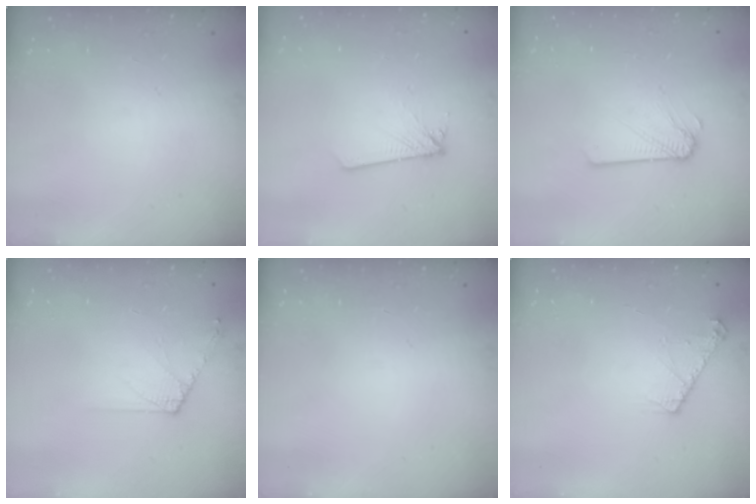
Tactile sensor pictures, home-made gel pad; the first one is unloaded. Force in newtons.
{"total": 1.8, "press": 1.8, "slide": 0.1}
{"total": 2.1, "press": 2.1, "slide": 0.3}
{"total": 6.5, "press": 6.4, "slide": 1.1}
{"total": 0.0}
{"total": 6.0, "press": 6.0, "slide": 0.7}